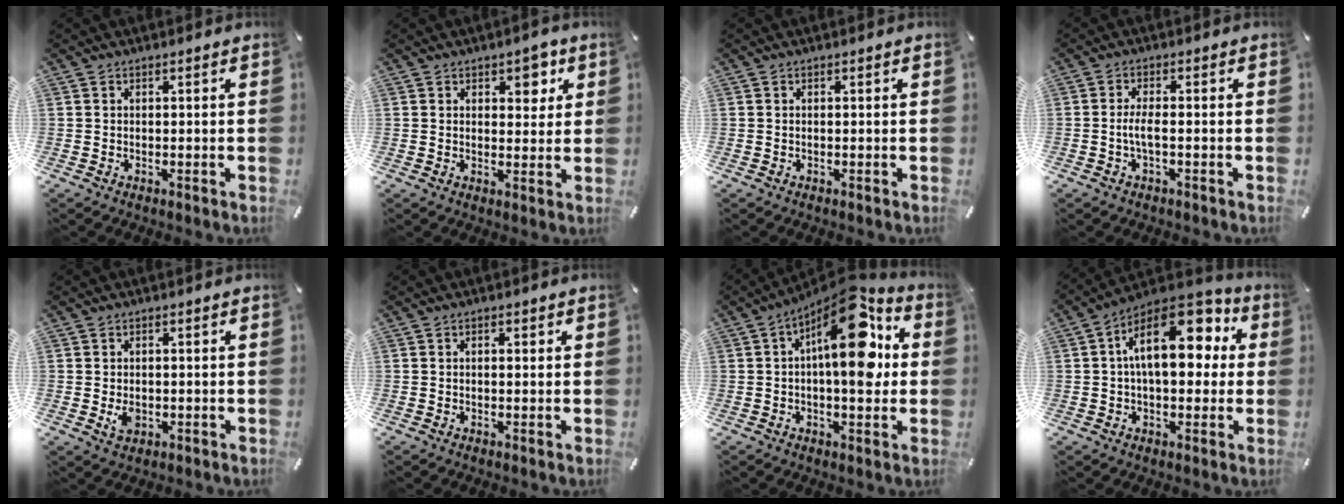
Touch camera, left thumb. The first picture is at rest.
{"total": 4.5, "force": [2.1, 3.1, 2.5], "torque": [-0.008, -0.011, 0.027]}
{"total": 0.0}
{"total": 3.7, "force": [-1.0, 1.0, 3.4], "torque": [-0.075, 0.000, -0.023]}
{"total": 2.8, "force": [-0.4, 2.1, 1.8], "torque": [-0.030, -0.003, -0.009]}
{"total": 1.1, "force": [0.1, 0.5, 0.9], "torque": [-0.018, 0.005, 0.000]}
{"total": 18.9, "force": [5.3, 7.9, 16.3], "torque": [-0.229, -0.039, 0.081]}
{"total": 17.0, "force": [4.8, 9.5, 13.3], "torque": [-0.202, -0.021, 0.082]}